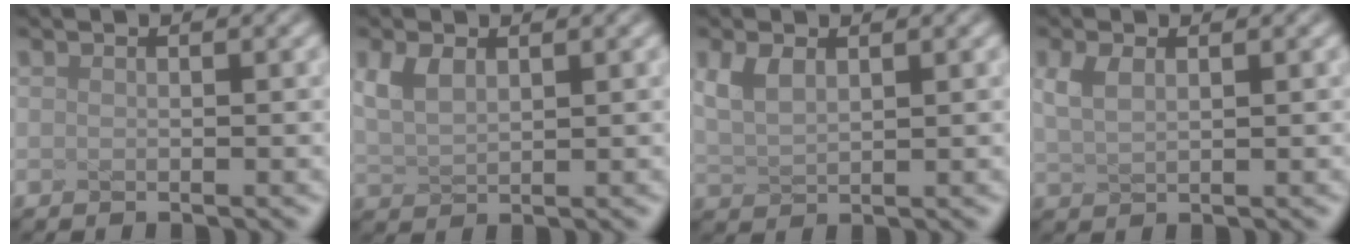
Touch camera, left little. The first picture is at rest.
{"total": 2.6, "force": [1.1, 1.4, 1.8], "torque": [-0.047, 0.004, 0.028]}
{"total": 2.5, "force": [1.2, 1.3, 1.8], "torque": [-0.046, 0.004, 0.028]}
{"total": 2.1, "force": [0.9, 1.0, 1.7], "torque": [-0.042, 0.004, 0.021]}